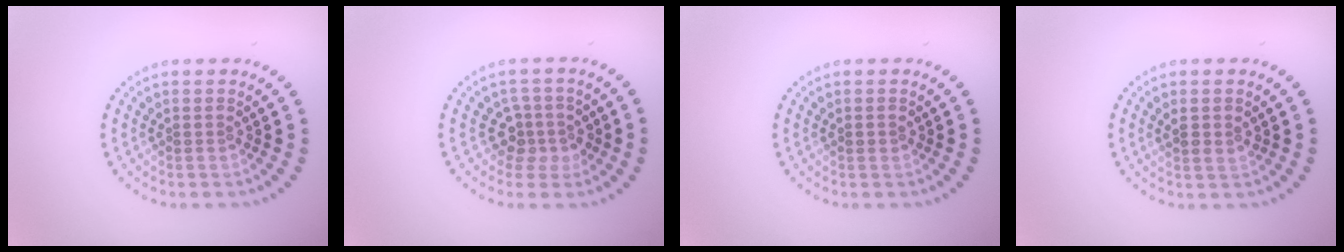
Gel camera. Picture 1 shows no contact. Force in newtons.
{"total": 2.7, "press": 1.9, "slide": 1.8}
{"total": 0.8, "press": 0.8, "slide": 0.2}
{"total": 1.2, "press": 1.1, "slide": 0.4}